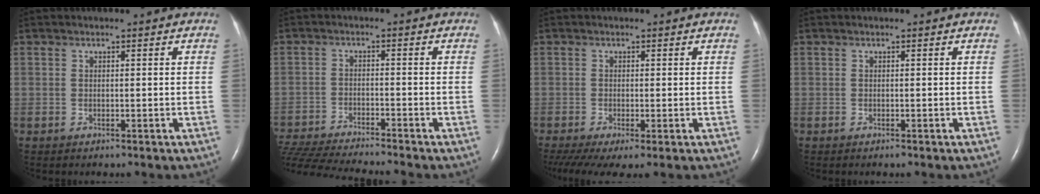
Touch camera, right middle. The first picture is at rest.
{"total": 14.3, "force": [-13.2, -0.4, 5.3], "torque": [-0.101, -0.019, -0.220]}
{"total": 7.0, "force": [-4.2, 1.8, 5.3], "torque": [-0.096, -0.019, -0.075]}
{"total": 0.0}